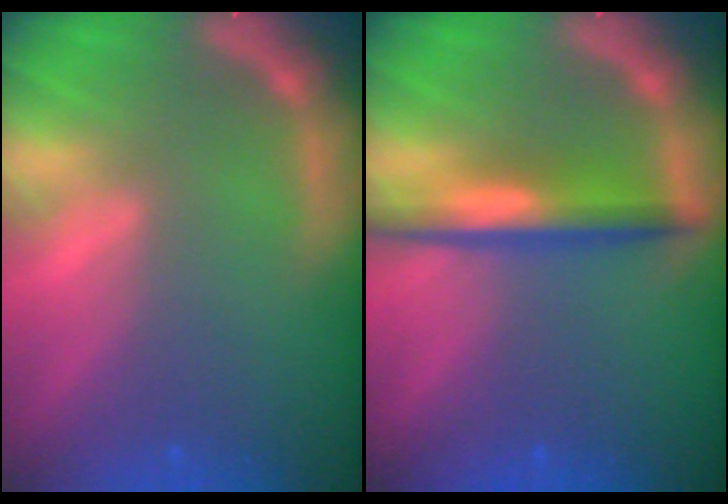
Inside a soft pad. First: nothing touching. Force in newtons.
{"total": 4.5}